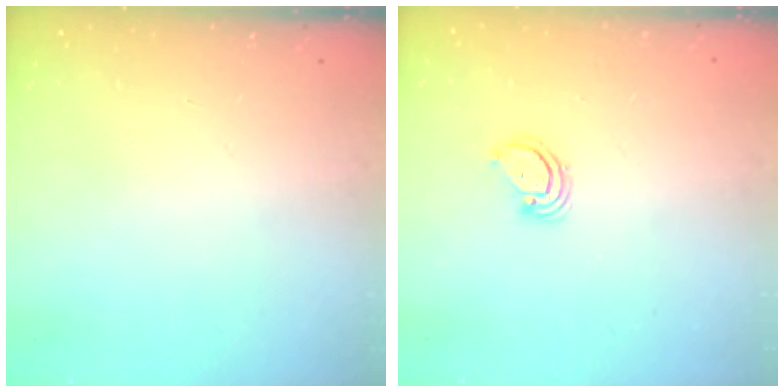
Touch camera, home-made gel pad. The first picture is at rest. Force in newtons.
{"total": 3.2, "press": 3.2, "slide": 0.3}